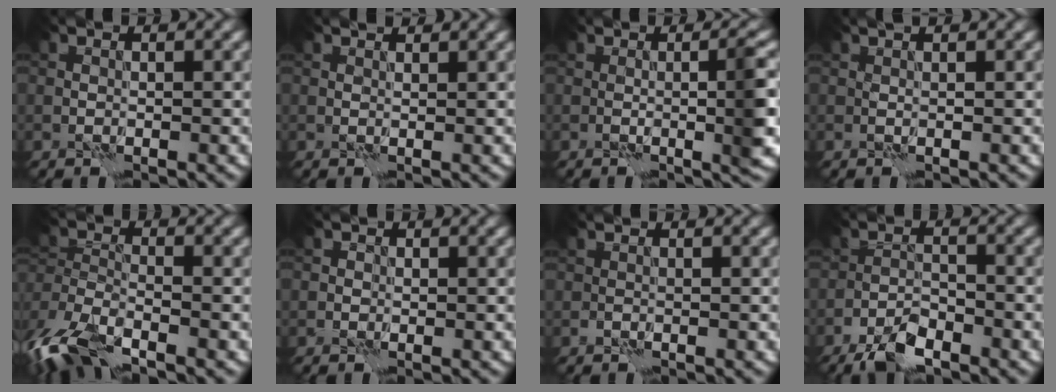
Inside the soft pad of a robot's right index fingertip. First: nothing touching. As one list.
[{"total": 0.8, "force": [0.7, 0.3, 0.2], "torque": [-0.005, 0.003, 0.013]}, {"total": 4.2, "force": [0.1, 1.0, 4.1], "torque": [-0.053, 0.004, -0.001]}, {"total": 1.0, "force": [0.7, 0.1, 0.6], "torque": [-0.015, 0.001, 0.009]}, {"total": 7.7, "force": [-5.4, 3.1, 4.5], "torque": [-0.106, -0.024, -0.112]}, {"total": 0.6, "force": [-0.1, 0.6, -0.1], "torque": [0.004, 0.002, -0.005]}, {"total": 0.0}, {"total": 4.0, "force": [-3.0, 1.5, 2.2], "torque": [-0.039, 0.002, -0.062]}]